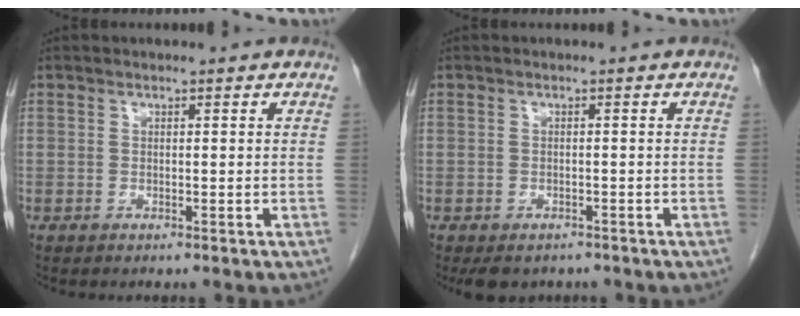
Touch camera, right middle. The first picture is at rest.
{"total": 4.6, "force": [-3.6, 2.5, 1.3], "torque": [-0.012, 0.001, -0.048]}